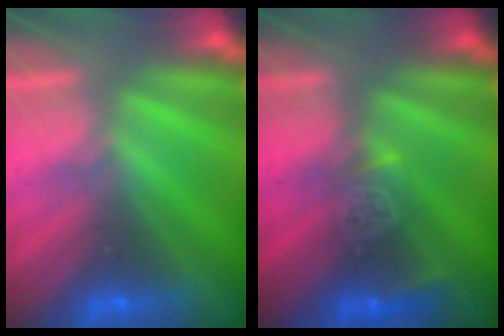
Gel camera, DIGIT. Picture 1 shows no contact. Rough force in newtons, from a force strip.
{"total": 3.7}